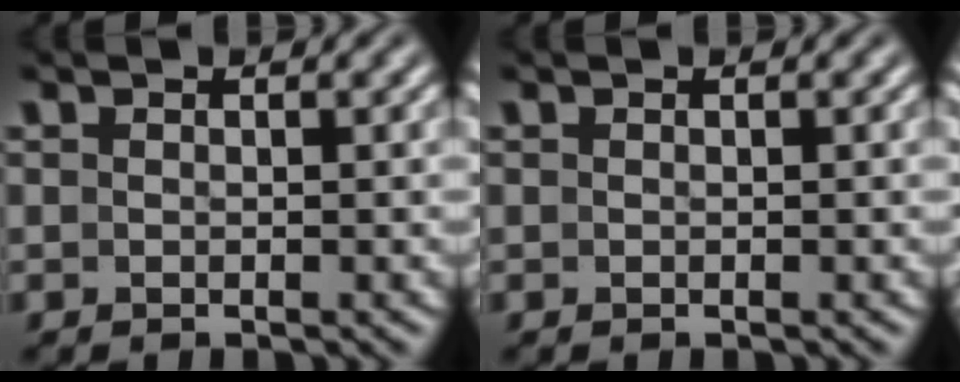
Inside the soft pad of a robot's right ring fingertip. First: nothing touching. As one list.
[{"total": 0.0}]